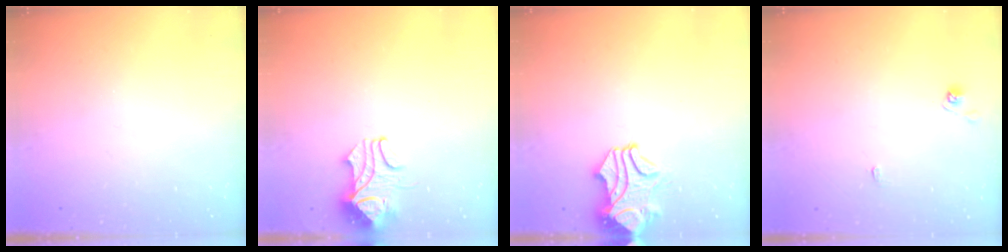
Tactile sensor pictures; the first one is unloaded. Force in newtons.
{"total": 2.0, "press": 1.9, "slide": 0.8}
{"total": 1.5, "press": 1.0, "slide": 1.2}
{"total": 1.7, "press": 1.7, "slide": 0.3}